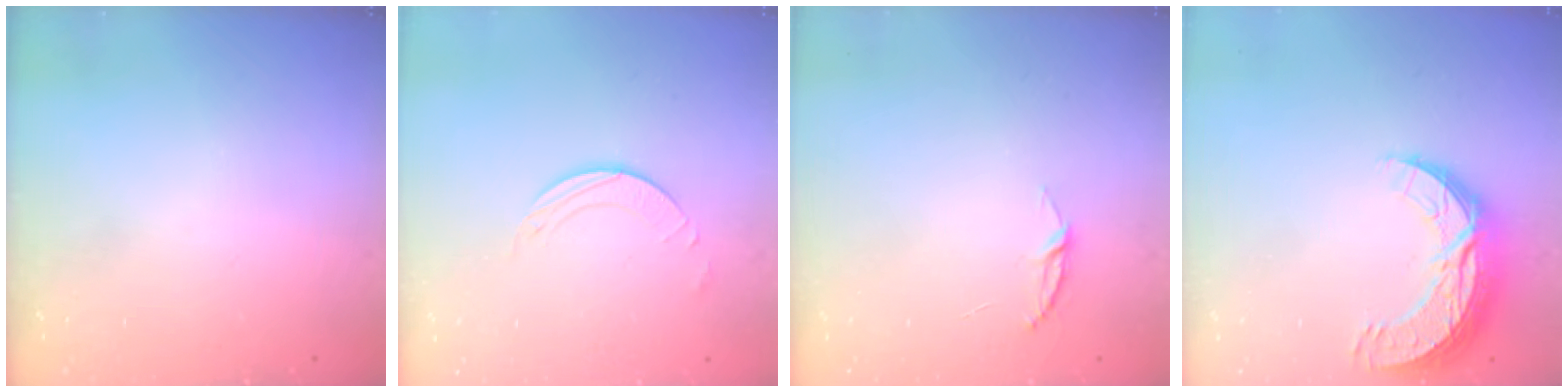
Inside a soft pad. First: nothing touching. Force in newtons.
{"total": 2.0, "press": 1.9, "slide": 0.3}
{"total": 3.9, "press": 3.8, "slide": 0.4}
{"total": 10.7, "press": 10.7, "slide": 0.7}